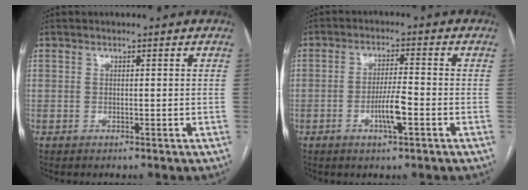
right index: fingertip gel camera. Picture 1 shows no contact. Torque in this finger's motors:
{"motor_torque": [1.26, 0.36, 0.61, 0.15]}